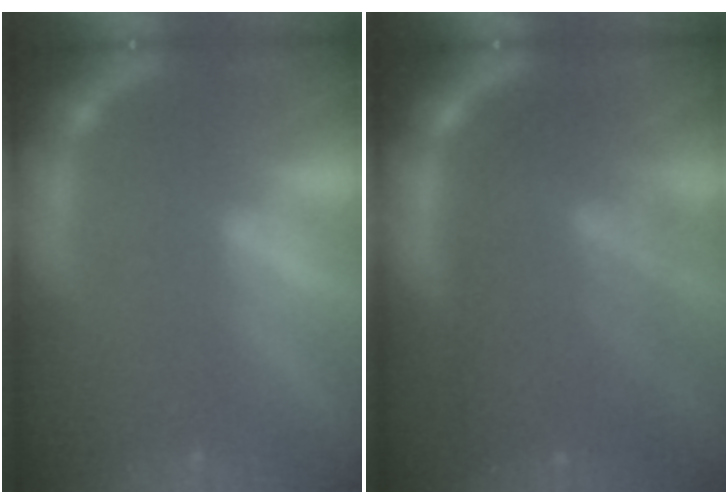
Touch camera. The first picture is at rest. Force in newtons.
{"total": 9.5}